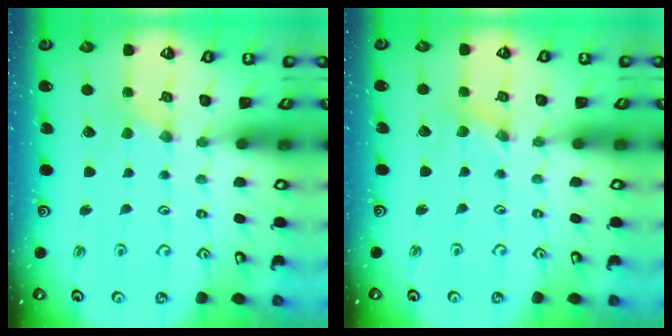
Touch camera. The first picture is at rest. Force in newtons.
{"total": 0.0}